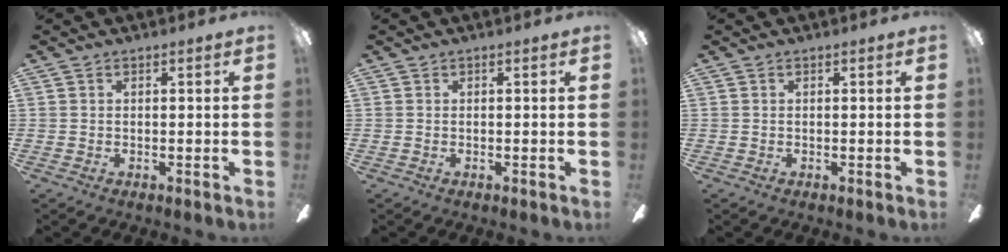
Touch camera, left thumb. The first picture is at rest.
{"total": 0.0}
{"total": 0.0}